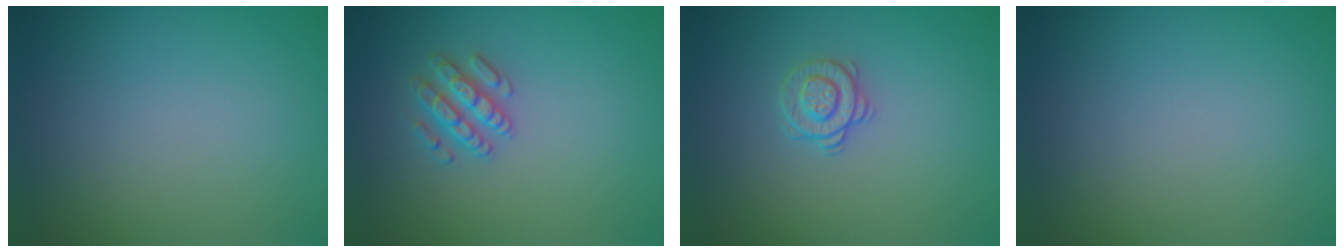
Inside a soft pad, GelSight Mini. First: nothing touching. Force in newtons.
{"total": 2.5, "press": 2.5, "slide": 0.4}
{"total": 1.7, "press": 1.3, "slide": 1.1}
{"total": 0.0}